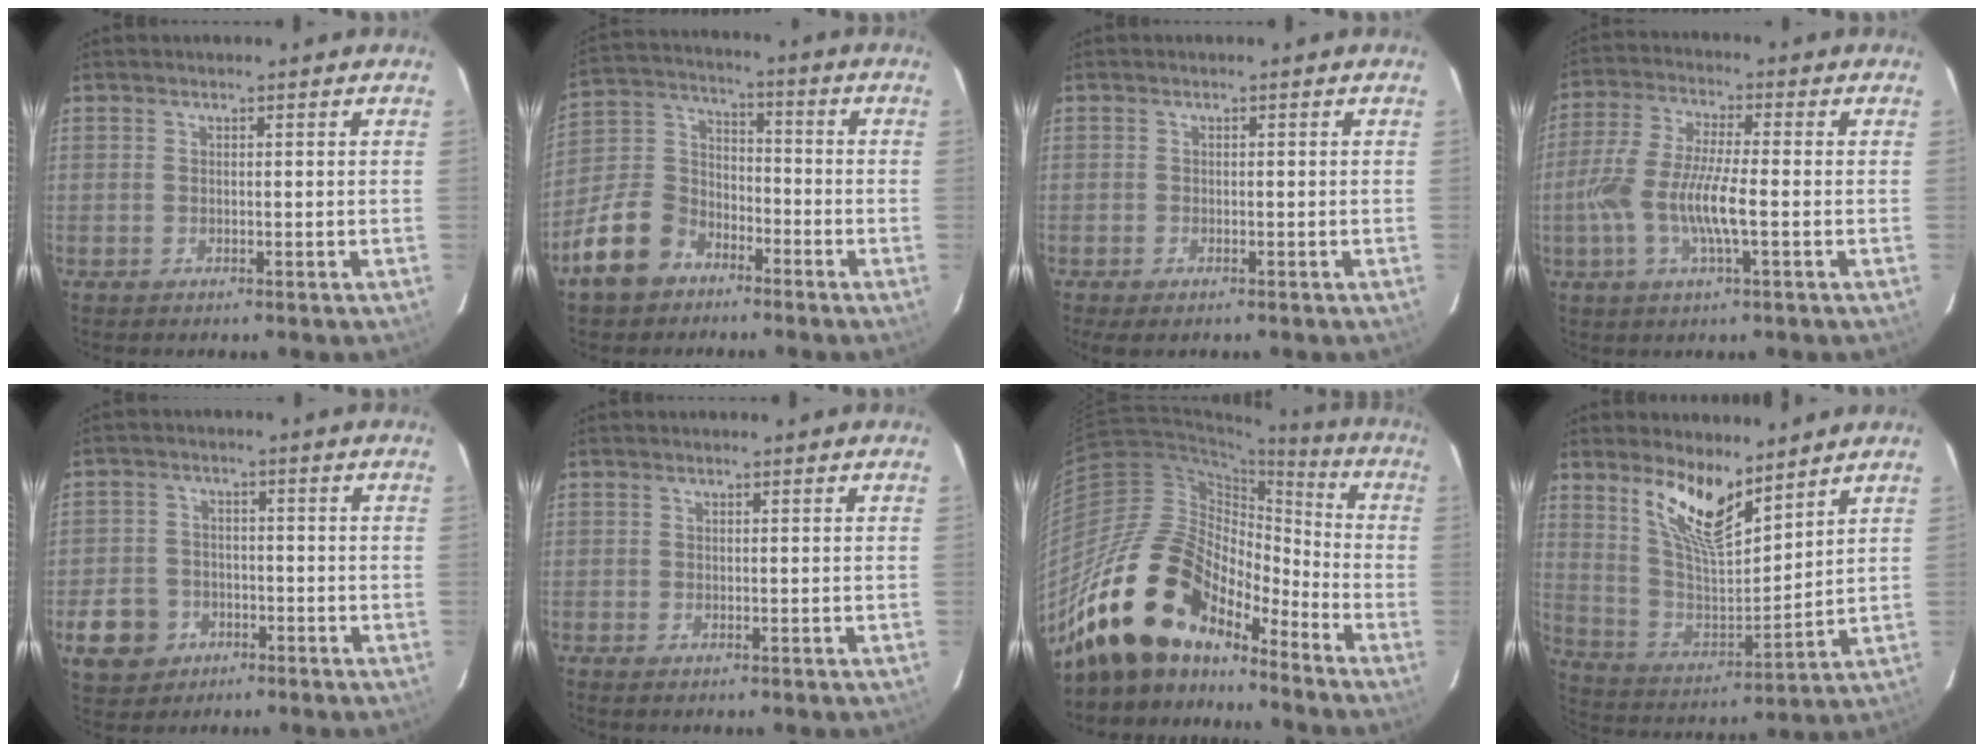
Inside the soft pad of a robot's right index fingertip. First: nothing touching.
{"total": 13.6, "force": [-8.3, 9.3, 5.5], "torque": [-0.141, 0.040, -0.141]}
{"total": 2.2, "force": [-1.5, 1.0, 1.2], "torque": [-0.025, -0.007, -0.028]}
{"total": 11.1, "force": [-2.5, 2.3, 10.5], "torque": [-0.222, -0.003, -0.052]}
{"total": 8.3, "force": [-3.8, 6.9, 2.5], "torque": [-0.076, 0.017, -0.055]}
{"total": 0.8, "force": [-0.6, 0.3, 0.6], "torque": [-0.013, -0.003, -0.010]}
{"total": 21.0, "force": [-15.9, 9.4, 9.9], "torque": [-0.178, 0.006, -0.285]}
{"total": 12.8, "force": [8.9, 3.9, 8.4], "torque": [-0.163, -0.008, 0.177]}